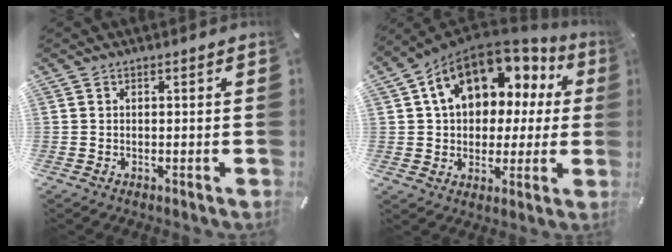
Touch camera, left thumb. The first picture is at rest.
{"total": 15.4, "force": [6.3, 11.1, 8.7], "torque": [-0.142, -0.032, 0.117]}